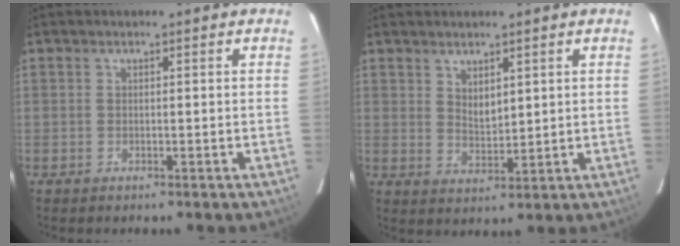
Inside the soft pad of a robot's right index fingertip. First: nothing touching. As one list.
[{"total": 3.7, "force": [2.2, 1.8, 2.3], "torque": [-0.035, -0.005, 0.040]}]